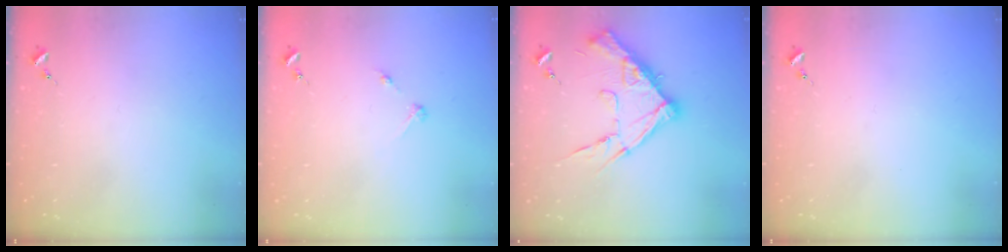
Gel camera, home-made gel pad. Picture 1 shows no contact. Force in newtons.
{"total": 2.7, "press": 2.7, "slide": 0.3}
{"total": 15.4, "press": 15.4, "slide": 0.4}
{"total": 0.0}